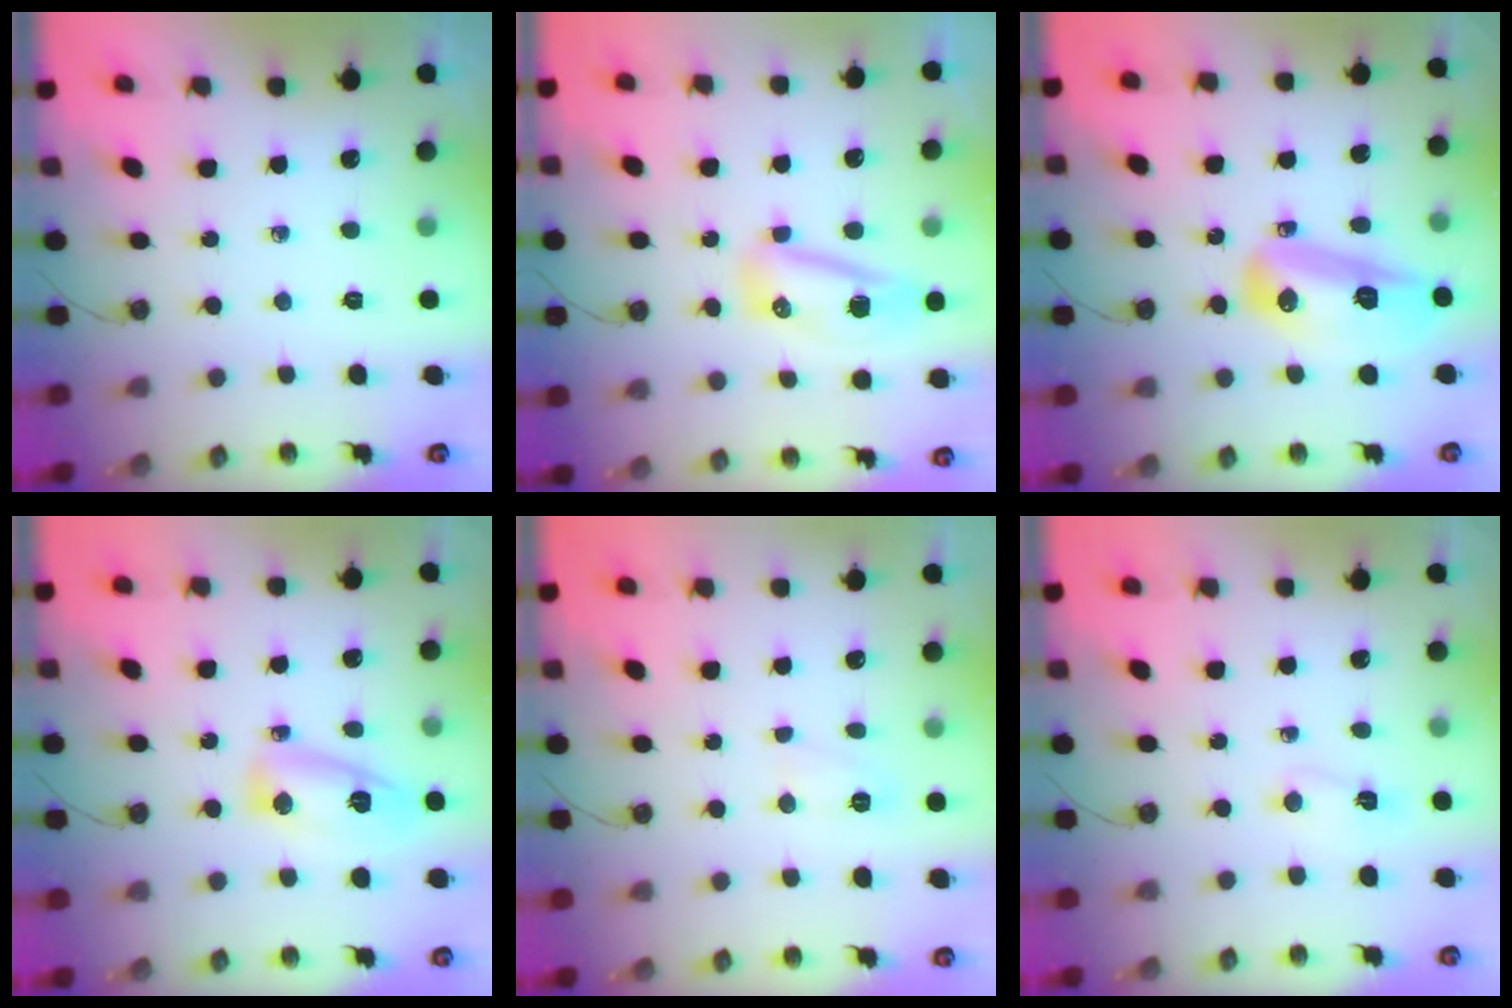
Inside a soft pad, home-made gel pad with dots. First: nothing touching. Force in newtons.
{"total": 11.8, "press": 10.1, "slide": 6.0}
{"total": 12.4, "press": 12.3, "slide": 1.2}
{"total": 8.9, "press": 8.9, "slide": 0.4}
{"total": 6.3, "press": 6.2, "slide": 0.9}
{"total": 3.1, "press": 3.0, "slide": 0.8}